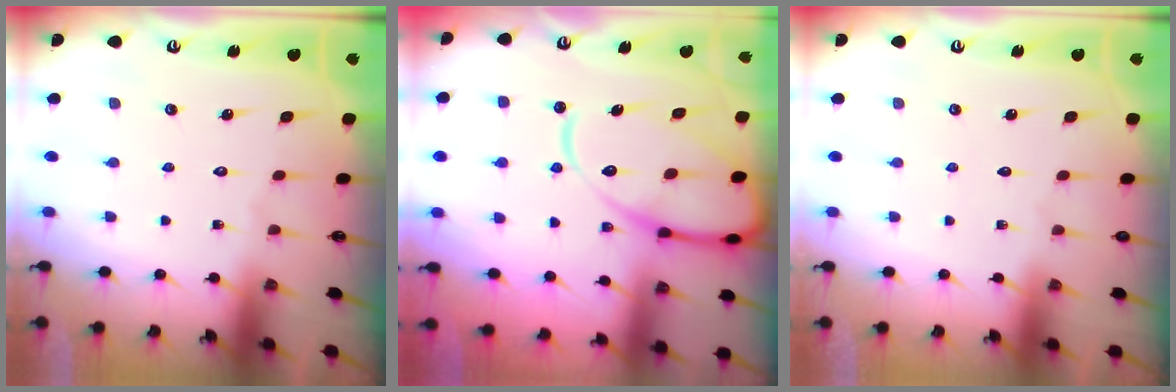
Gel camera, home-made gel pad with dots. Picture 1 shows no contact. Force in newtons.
{"total": 15.8, "press": 15.7, "slide": 1.8}
{"total": 0.0}